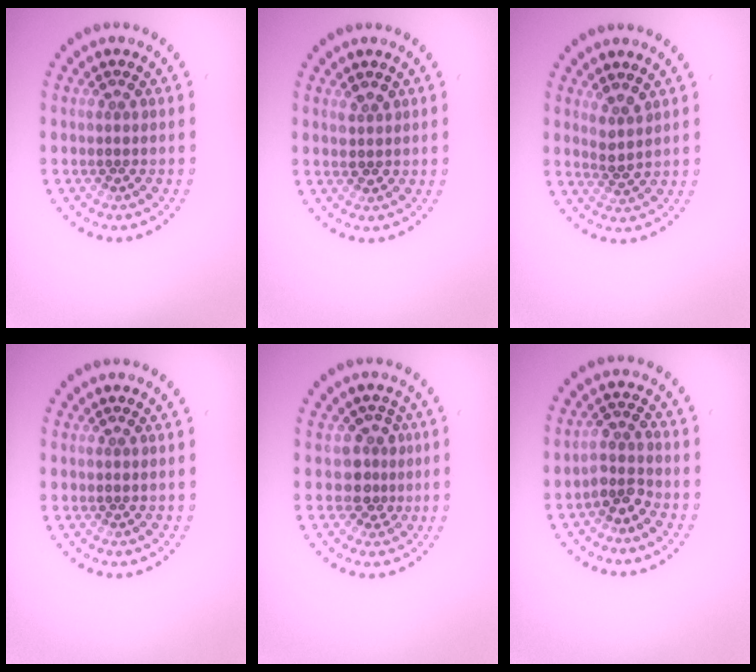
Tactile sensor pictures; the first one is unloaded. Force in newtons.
{"total": 1.3, "press": 1.3, "slide": 0.2}
{"total": 2.0, "press": 1.7, "slide": 1.1}
{"total": 0.0}
{"total": 2.4, "press": 1.8, "slide": 1.7}
{"total": 2.5, "press": 1.9, "slide": 1.6}